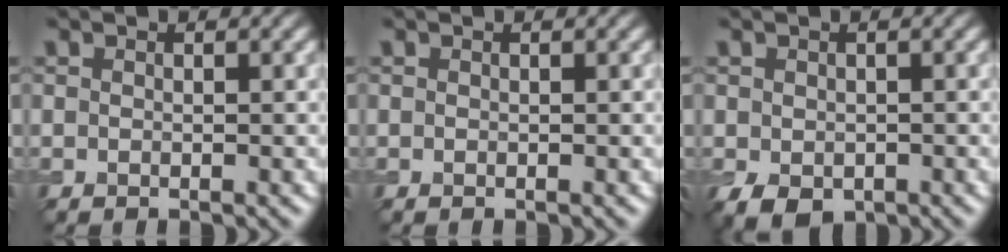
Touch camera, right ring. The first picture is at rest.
{"total": 0.0}
{"total": 2.6, "force": [-0.9, 1.8, 1.6], "torque": [-0.030, -0.013, -0.014]}